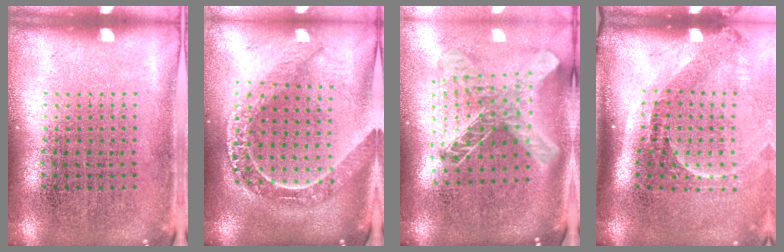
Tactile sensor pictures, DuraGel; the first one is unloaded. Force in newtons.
{"total": 2.3, "press": 2.0, "slide": 1.2}
{"total": 2.1, "press": 1.6, "slide": 1.3}
{"total": 2.2, "press": 1.6, "slide": 1.6}